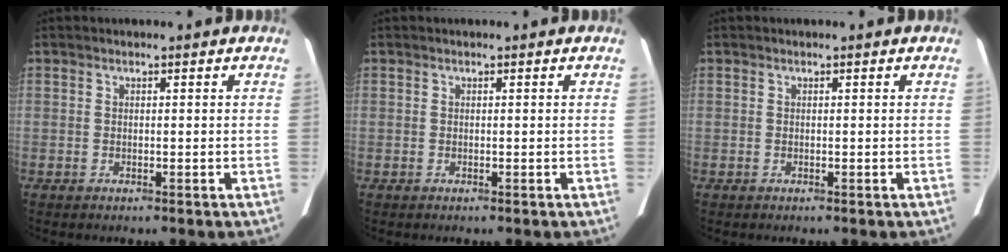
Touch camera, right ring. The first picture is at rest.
{"total": 0.0}
{"total": 0.0}